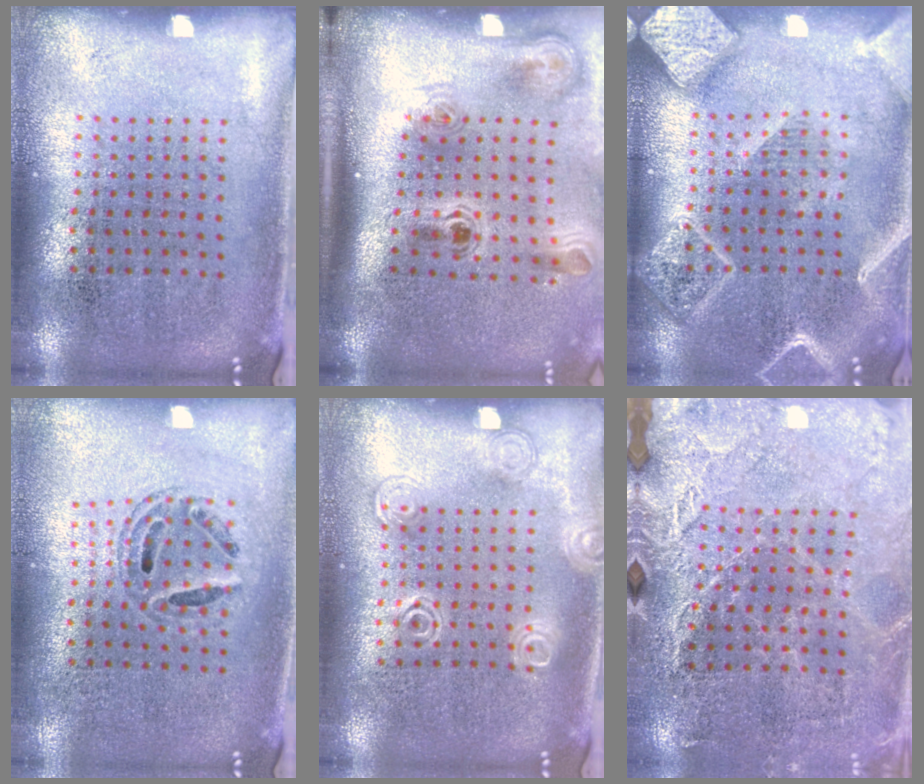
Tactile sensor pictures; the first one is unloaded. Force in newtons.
{"total": 2.3, "press": 1.4, "slide": 1.8}
{"total": 2.8, "press": 2.8, "slide": 0.3}
{"total": 0.7, "press": 0.7, "slide": 0.1}
{"total": 1.9, "press": 1.9, "slide": 0.4}
{"total": 2.8, "press": 2.8, "slide": 0.3}